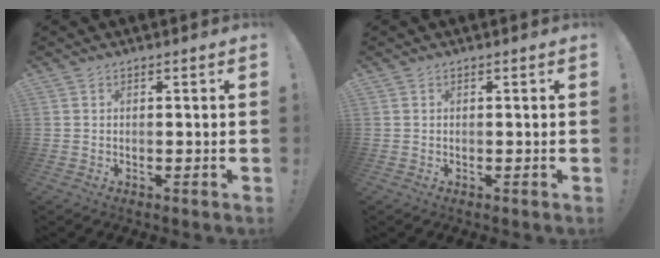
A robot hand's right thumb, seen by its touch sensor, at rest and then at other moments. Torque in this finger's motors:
{"motor_torque": [0.00, 0.00, -0.09, 0.09, 0.07]}